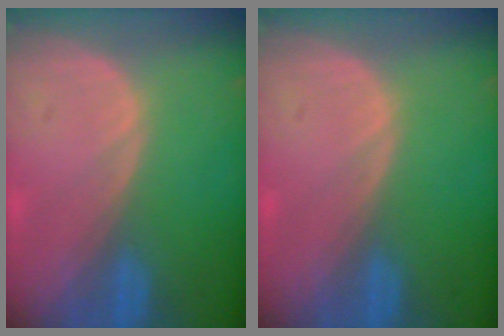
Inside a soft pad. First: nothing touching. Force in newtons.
{"total": 0.0}